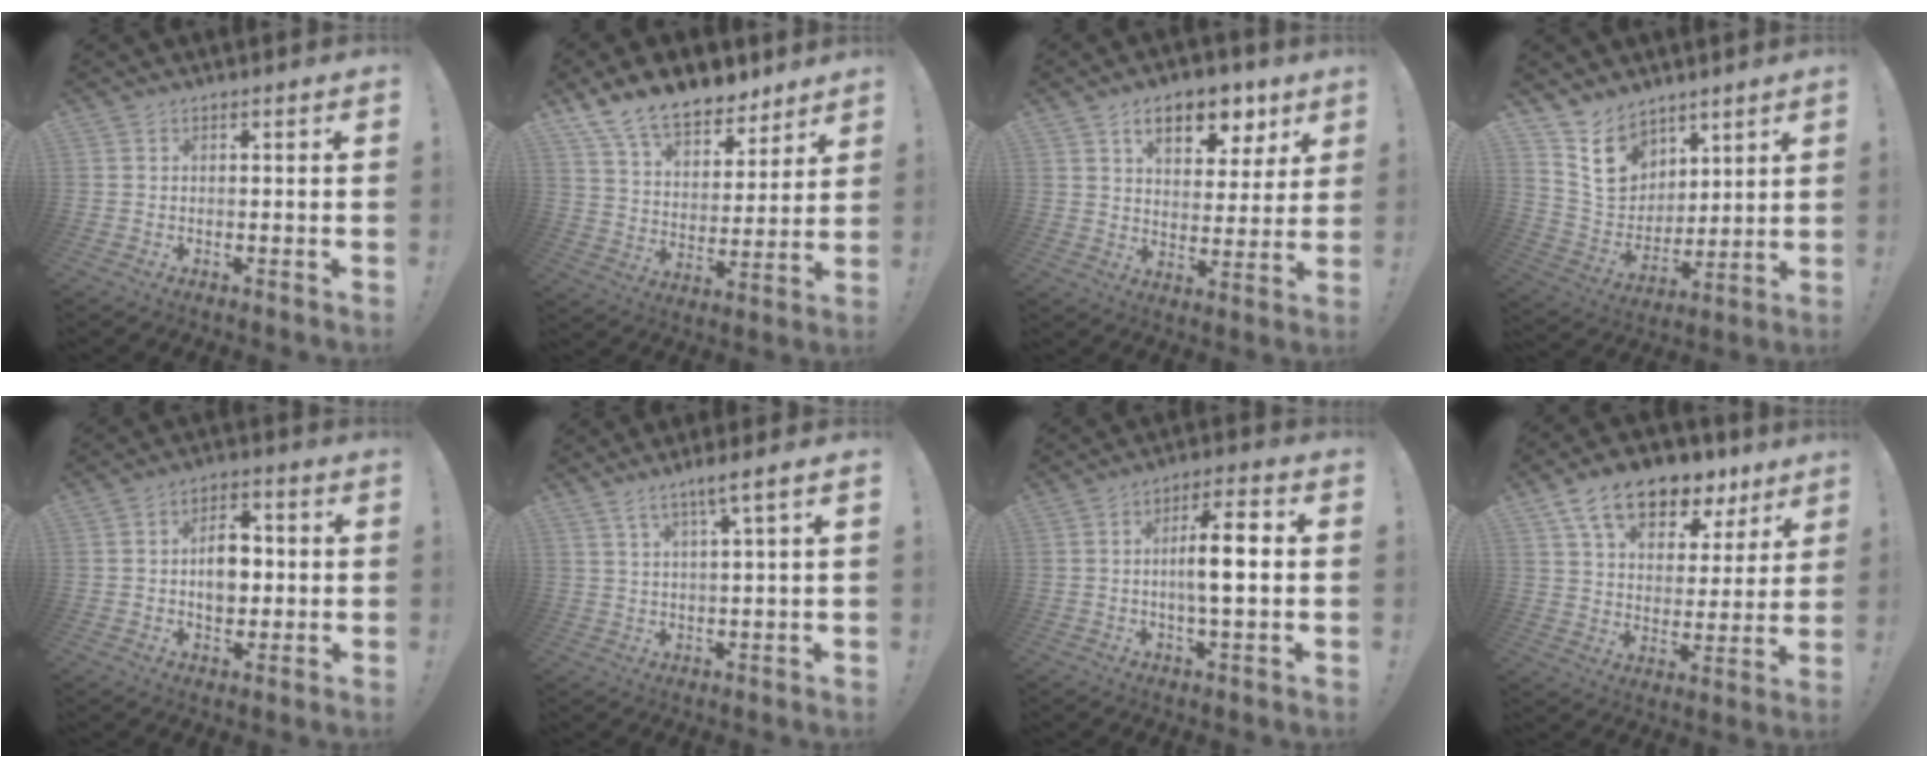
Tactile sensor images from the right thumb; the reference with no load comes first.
{"total": 14.6, "force": [11.5, 7.0, 5.6], "torque": [-0.112, -0.079, 0.214]}
{"total": 12.4, "force": [7.0, 6.9, 7.4], "torque": [-0.105, -0.034, 0.122]}
{"total": 13.7, "force": [9.1, 9.6, 3.7], "torque": [-0.059, -0.065, 0.181]}
{"total": 9.6, "force": [0.1, 6.9, 6.6], "torque": [-0.093, 0.014, 0.002]}
{"total": 5.0, "force": [3.1, -0.2, 3.9], "torque": [-0.072, -0.015, 0.051]}
{"total": 9.8, "force": [-0.1, 2.5, 9.4], "torque": [-0.155, 0.005, -0.009]}
{"total": 15.6, "force": [10.4, 8.5, 7.9], "torque": [-0.134, -0.061, 0.188]}